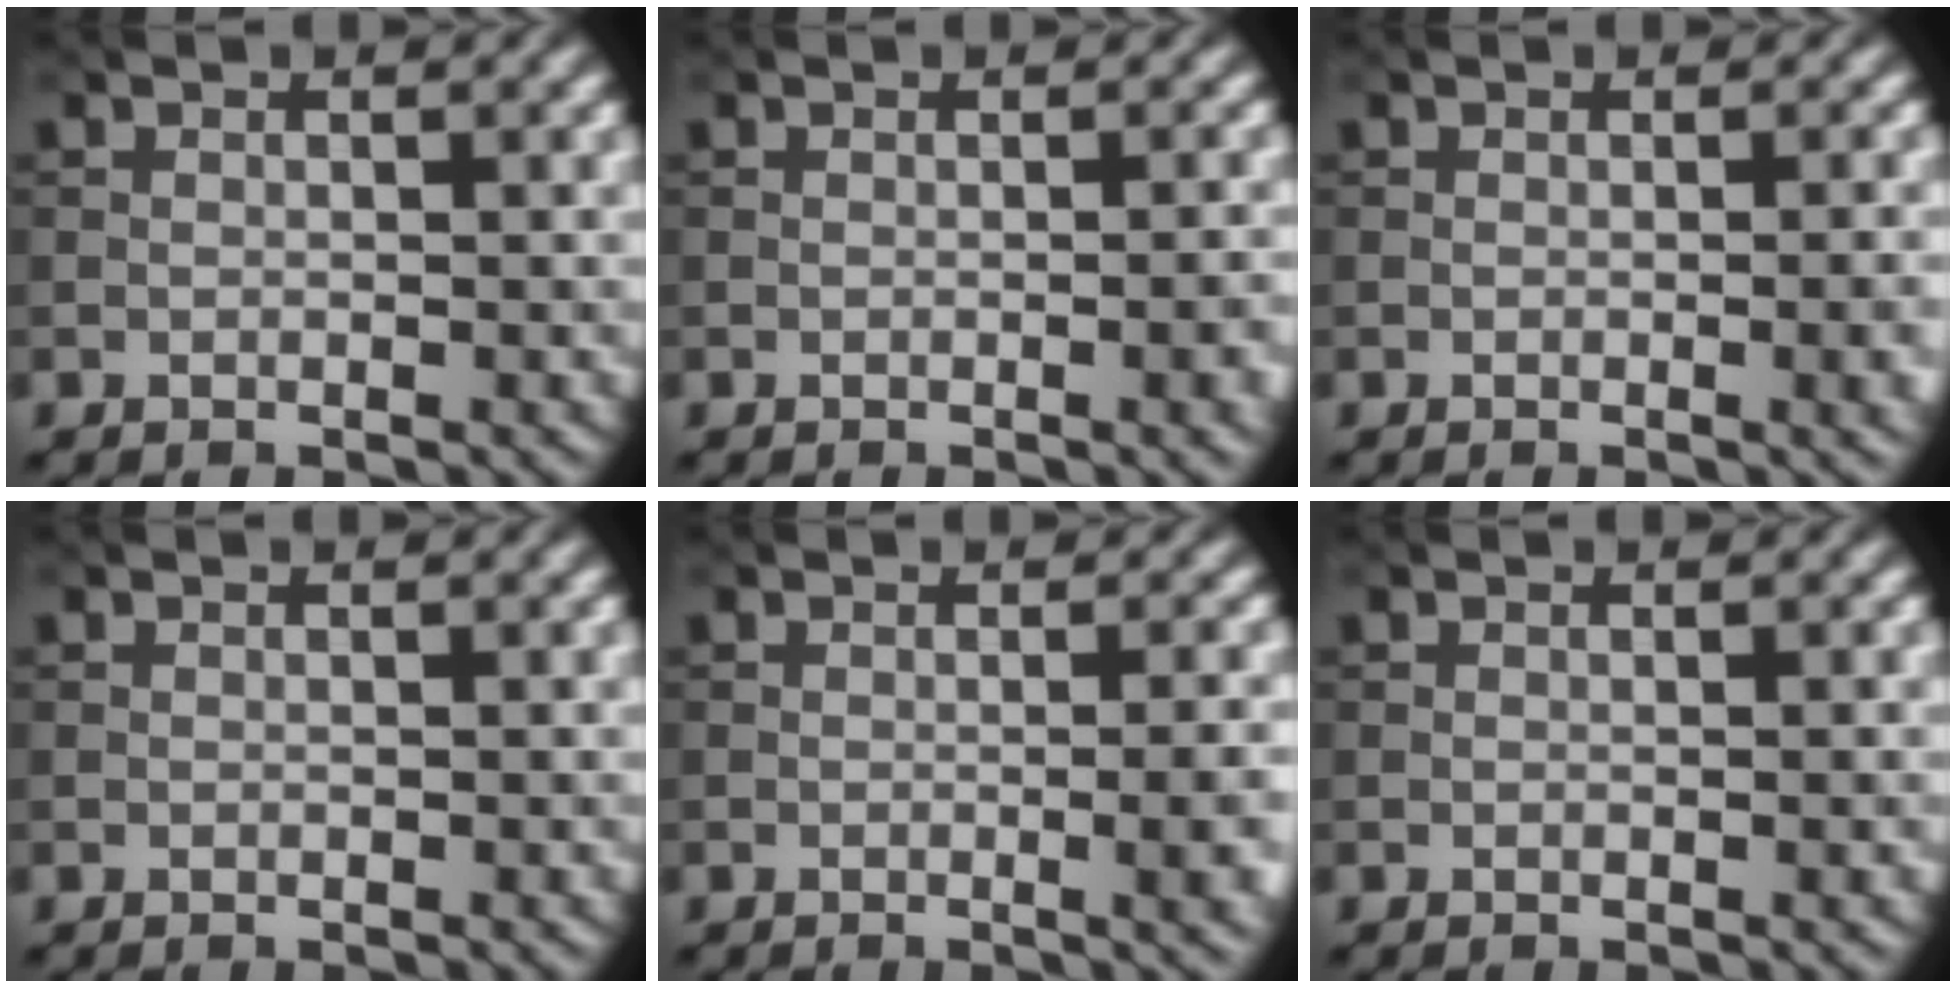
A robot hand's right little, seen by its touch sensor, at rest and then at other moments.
{"total": 2.2, "force": [-0.4, 0.6, 2.0], "torque": [-0.021, 0.000, -0.005]}
{"total": 2.8, "force": [-0.4, 0.9, 2.7], "torque": [-0.028, -0.002, -0.005]}
{"total": 0.0}
{"total": 4.4, "force": [-0.6, 1.6, 4.1], "torque": [-0.041, -0.005, -0.002]}
{"total": 0.5, "force": [0.0, 0.1, 0.5], "torque": [-0.004, 0.001, 0.000]}